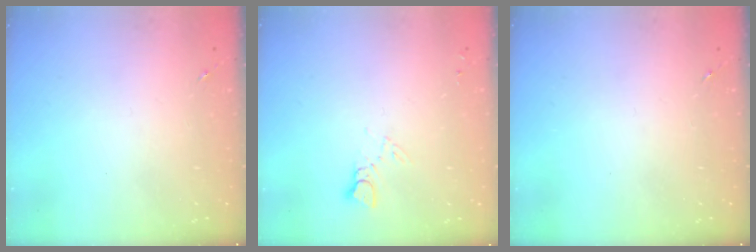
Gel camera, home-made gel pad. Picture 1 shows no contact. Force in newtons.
{"total": 4.1, "press": 4.1, "slide": 0.4}
{"total": 0.0}